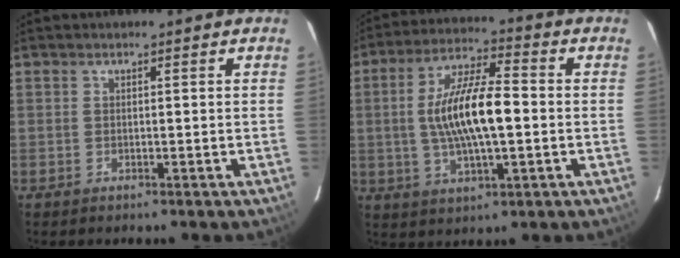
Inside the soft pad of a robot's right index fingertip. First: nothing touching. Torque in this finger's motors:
{"motor_torque": [1.25, -0.45, 0.55, 0.21]}